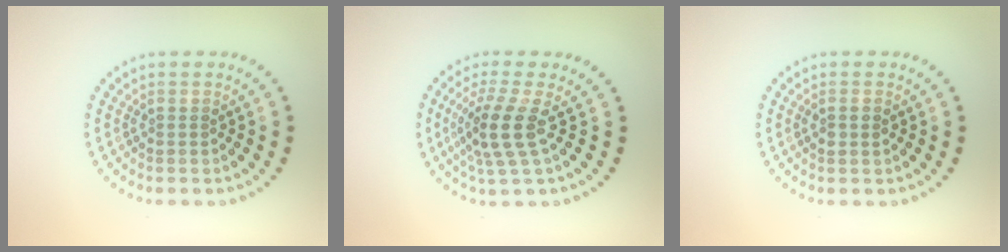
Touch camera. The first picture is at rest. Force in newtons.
{"total": 3.8, "press": 2.9, "slide": 2.4}
{"total": 1.1, "press": 1.0, "slide": 0.3}